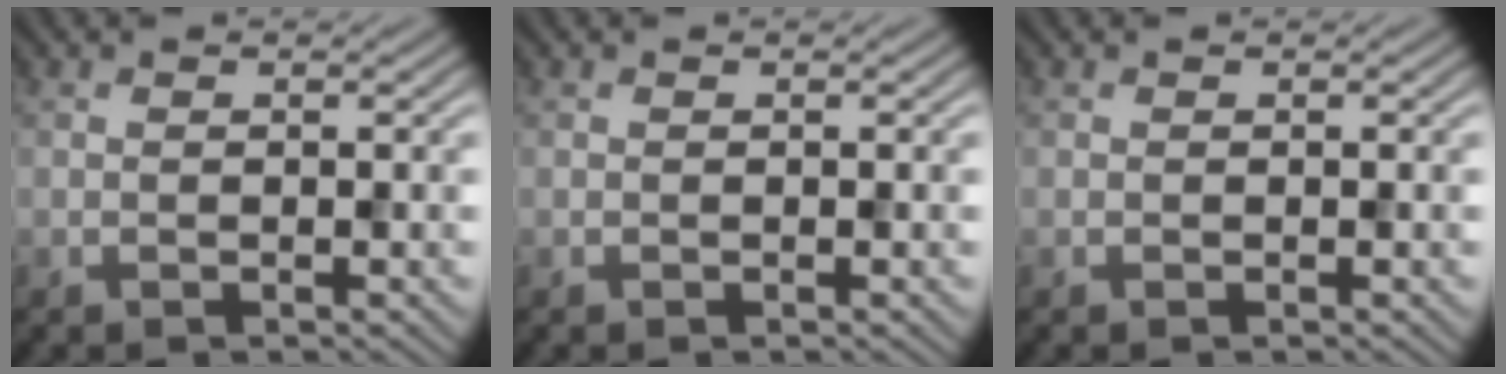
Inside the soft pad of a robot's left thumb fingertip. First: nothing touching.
{"total": 0.0}
{"total": 0.0}